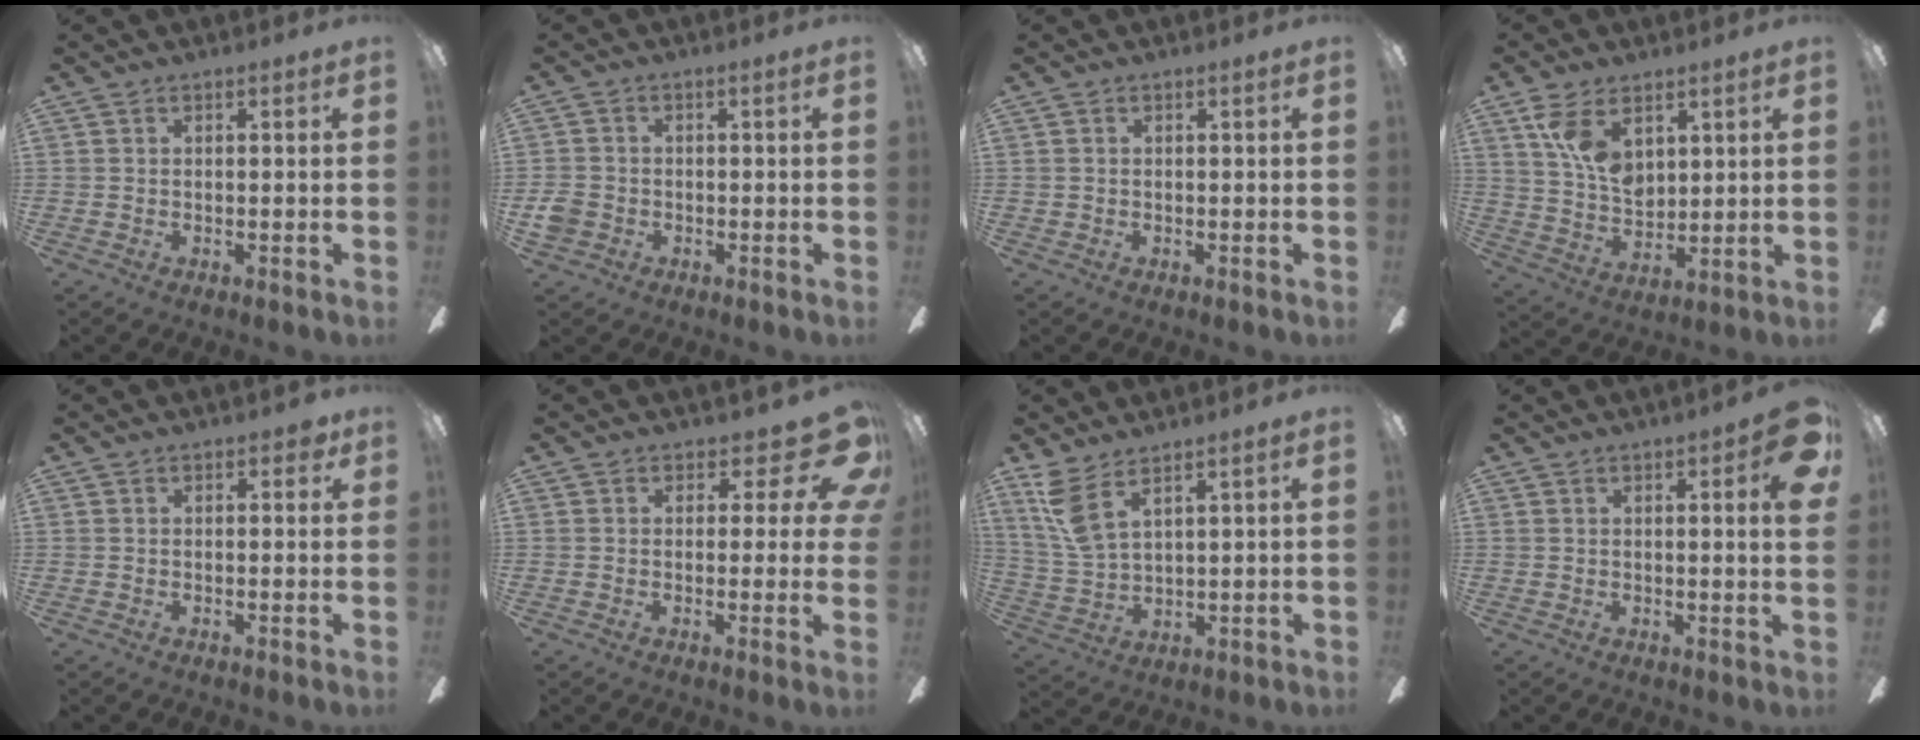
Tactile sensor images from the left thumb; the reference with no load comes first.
{"total": 3.3, "force": [-1.5, 2.6, 1.4], "torque": [-0.034, 0.003, -0.030]}
{"total": 0.0}
{"total": 11.2, "force": [5.9, 6.5, 6.9], "torque": [-0.130, -0.017, 0.111]}
{"total": 1.7, "force": [0.8, 1.0, 1.1], "torque": [-0.016, 0.003, 0.010]}
{"total": 9.1, "force": [4.6, 4.3, 6.6], "torque": [-0.068, -0.037, 0.082]}
{"total": 8.6, "force": [5.7, 2.6, 5.9], "torque": [-0.134, -0.024, 0.108]}
{"total": 6.1, "force": [2.3, 1.3, 5.5], "torque": [-0.066, -0.009, 0.032]}